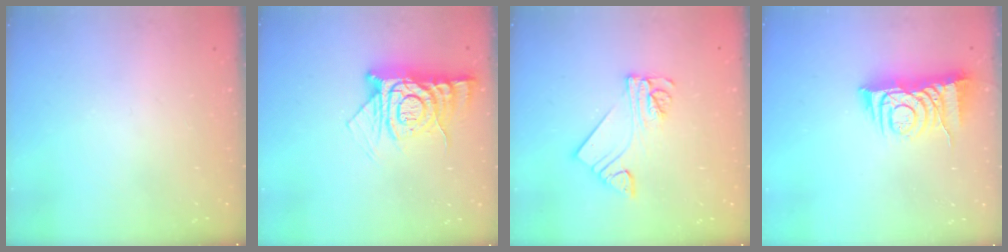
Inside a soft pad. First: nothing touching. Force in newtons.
{"total": 12.8, "press": 12.8, "slide": 1.0}
{"total": 9.7, "press": 9.7, "slide": 0.9}
{"total": 9.1, "press": 9.0, "slide": 1.0}